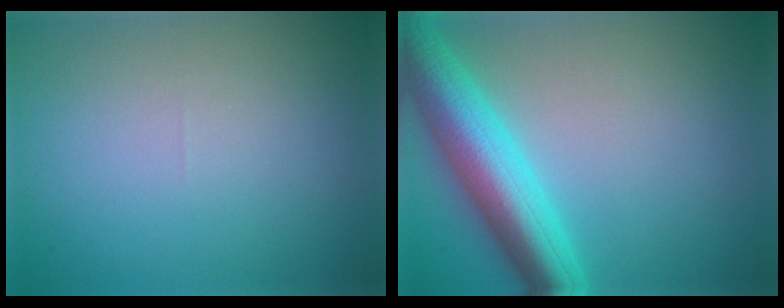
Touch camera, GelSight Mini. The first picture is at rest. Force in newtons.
{"total": 8.3, "press": 8.3, "slide": 0.1}